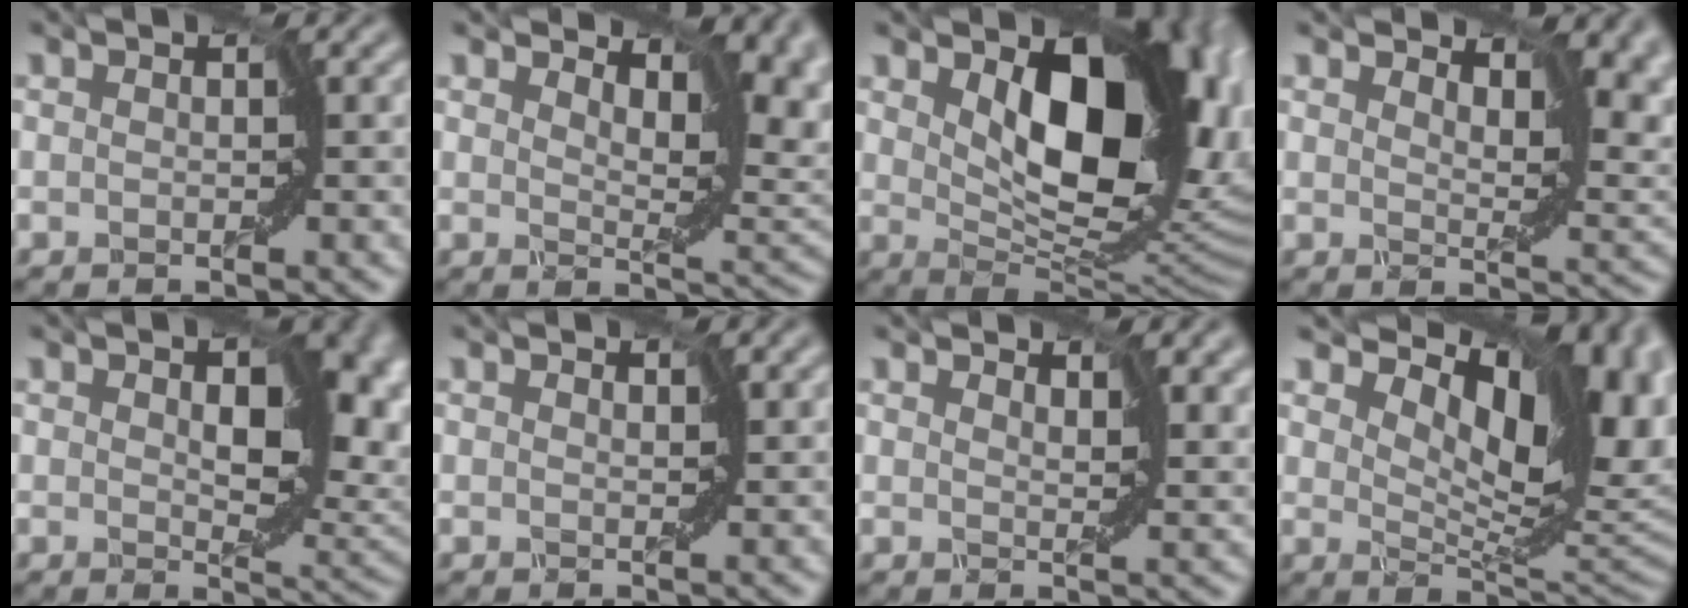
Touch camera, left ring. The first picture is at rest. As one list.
[{"total": 7.8, "force": [4.0, 3.4, 5.9], "torque": [-0.100, -0.002, 0.074]}, {"total": 11.3, "force": [2.9, 5.7, 9.3], "torque": [-0.136, -0.015, 0.057]}, {"total": 6.4, "force": [3.7, 2.6, 4.6], "torque": [-0.080, 0.003, 0.063]}, {"total": 10.4, "force": [1.5, 5.4, 8.8], "torque": [-0.120, 0.005, 0.021]}, {"total": 0.7, "force": [0.6, 0.0, 0.2], "torque": [-0.006, 0.002, 0.009]}, {"total": 2.6, "force": [1.9, 0.9, 1.5], "torque": [-0.032, -0.002, 0.032]}, {"total": 12.4, "force": [4.5, 5.8, 10.0], "torque": [-0.141, -0.010, 0.088]}]